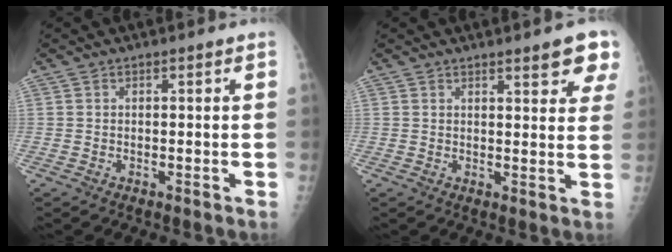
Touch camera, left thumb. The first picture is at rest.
{"total": 6.7, "force": [4.2, 1.7, 4.9], "torque": [-0.038, -0.016, 0.047]}